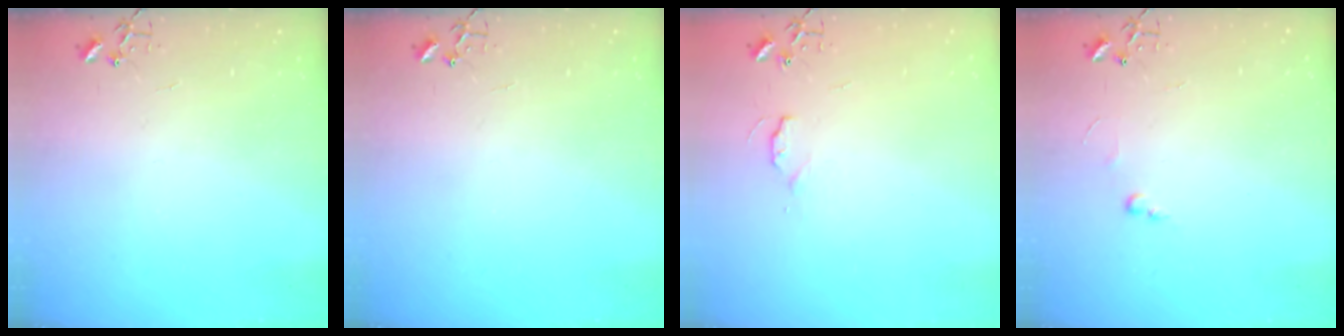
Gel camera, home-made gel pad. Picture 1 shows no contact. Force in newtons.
{"total": 0.0}
{"total": 3.6, "press": 3.6, "slide": 0.4}
{"total": 2.7, "press": 2.7, "slide": 0.4}